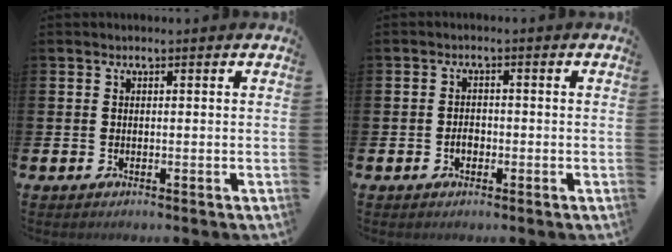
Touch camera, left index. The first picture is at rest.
{"total": 1.7, "force": [-0.6, 1.2, 1.0], "torque": [-0.008, -0.001, -0.015]}